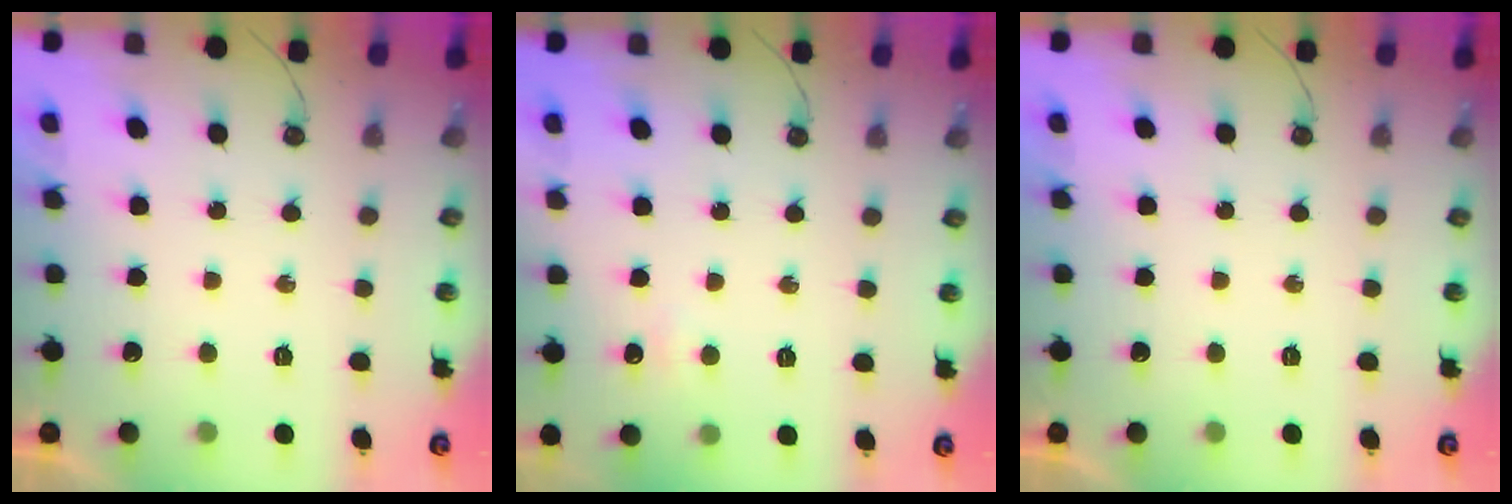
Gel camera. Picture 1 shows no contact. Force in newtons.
{"total": 2.9, "press": 2.5, "slide": 1.6}
{"total": 0.0}